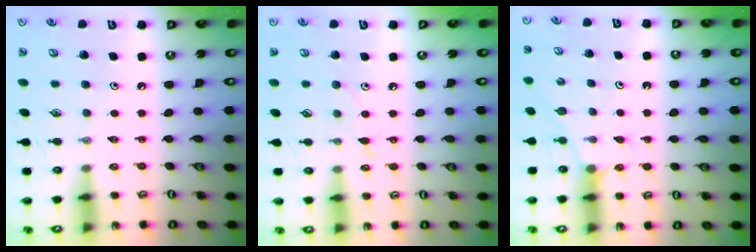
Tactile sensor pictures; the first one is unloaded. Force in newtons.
{"total": 4.4, "press": 4.4, "slide": 0.4}
{"total": 2.5, "press": 2.5, "slide": 0.4}